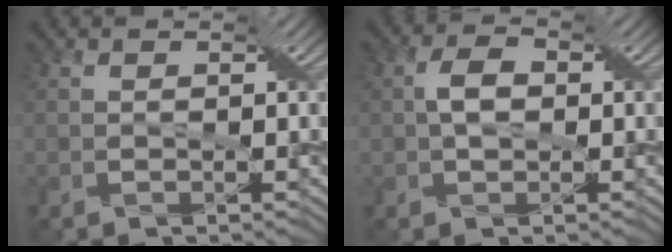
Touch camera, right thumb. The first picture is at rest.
{"total": 3.3, "force": [0.2, 2.0, 2.6], "torque": [-0.053, 0.002, -0.001]}